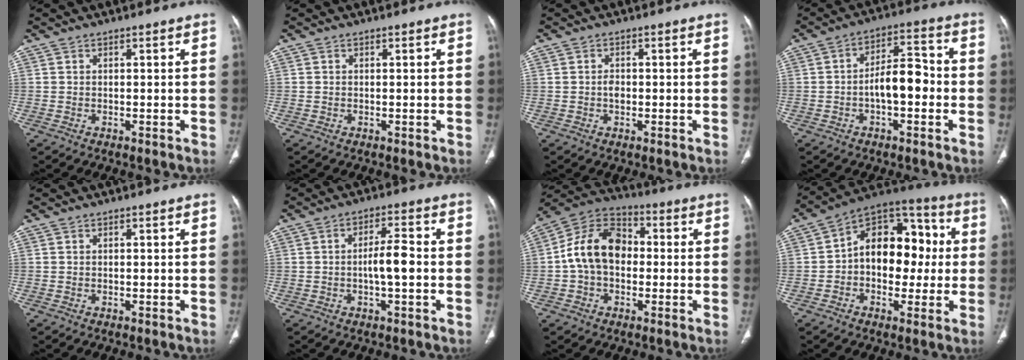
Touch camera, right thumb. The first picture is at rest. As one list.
[{"total": 0.0}, {"total": 1.7, "force": [-0.2, 1.2, 1.2], "torque": [-0.019, 0.003, -0.005]}, {"total": 8.8, "force": [-1.8, 4.3, 7.5], "torque": [-0.111, 0.037, -0.035]}, {"total": 0.0}, {"total": 5.7, "force": [-0.8, 1.5, 5.4], "torque": [-0.098, 0.013, -0.018]}, {"total": 13.3, "force": [-0.2, 9.6, 9.2], "torque": [-0.151, 0.035, -0.016]}, {"total": 16.7, "force": [0.4, 11.4, 12.2], "torque": [-0.131, 0.045, -0.005]}]